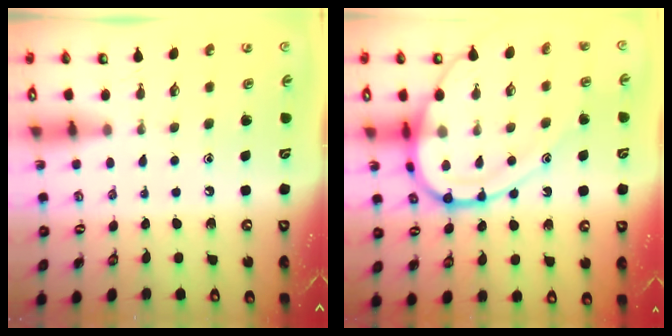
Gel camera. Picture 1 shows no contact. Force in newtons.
{"total": 16.8, "press": 16.7, "slide": 1.6}